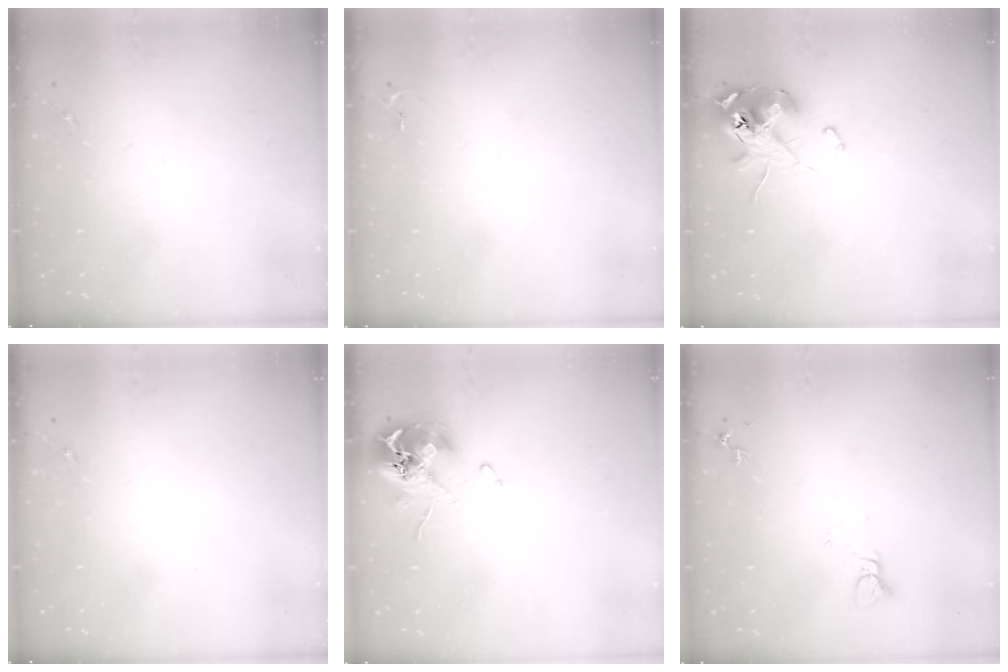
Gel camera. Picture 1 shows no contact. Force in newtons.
{"total": 2.6, "press": 2.6, "slide": 0.4}
{"total": 11.9, "press": 11.8, "slide": 1.2}
{"total": 0.0}
{"total": 12.3, "press": 12.2, "slide": 1.6}
{"total": 3.2, "press": 3.2, "slide": 0.2}